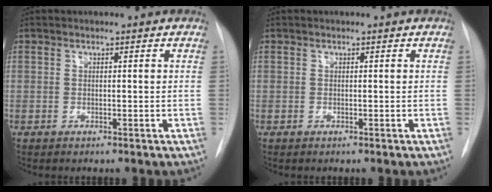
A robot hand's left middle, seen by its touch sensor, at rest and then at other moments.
{"total": 0.0}